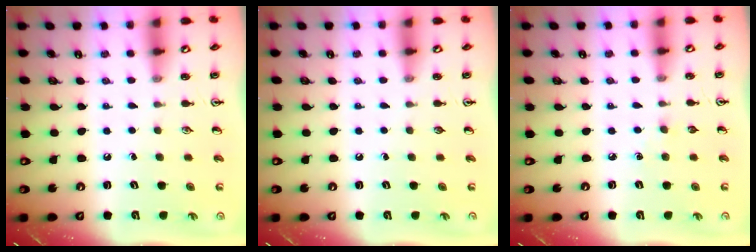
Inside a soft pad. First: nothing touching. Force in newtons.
{"total": 0.0}
{"total": 2.6, "press": 2.5, "slide": 0.3}